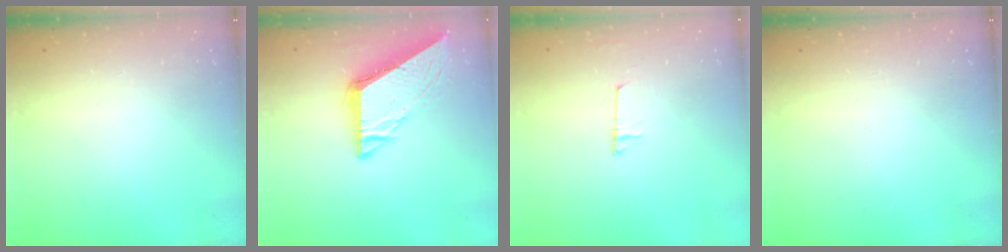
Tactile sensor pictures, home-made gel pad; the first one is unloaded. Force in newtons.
{"total": 8.9, "press": 8.9, "slide": 1.0}
{"total": 4.4, "press": 4.4, "slide": 0.5}
{"total": 0.0}